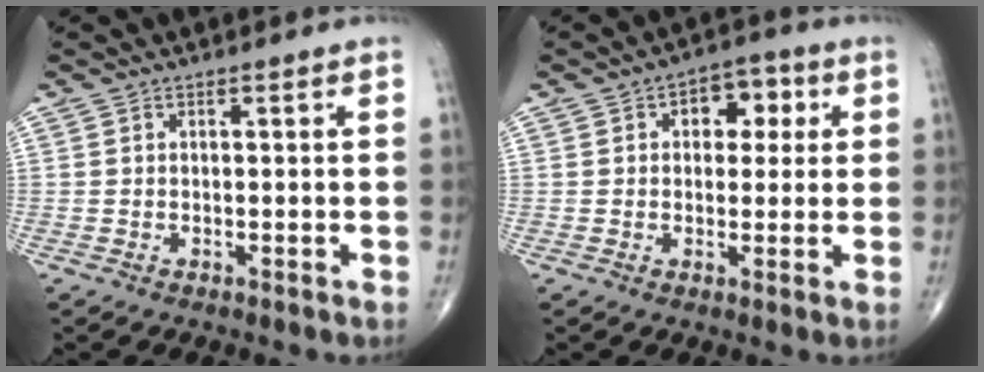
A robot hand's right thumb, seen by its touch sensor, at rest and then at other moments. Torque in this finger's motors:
{"motor_torque": [0.27, 1.62, 0.86, 0.15, 0.01]}